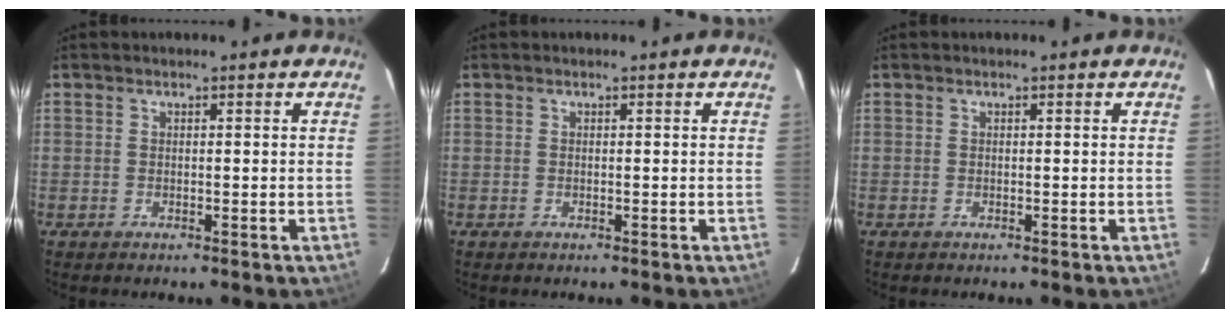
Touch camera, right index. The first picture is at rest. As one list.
[{"total": 0.0}, {"total": 0.0}]